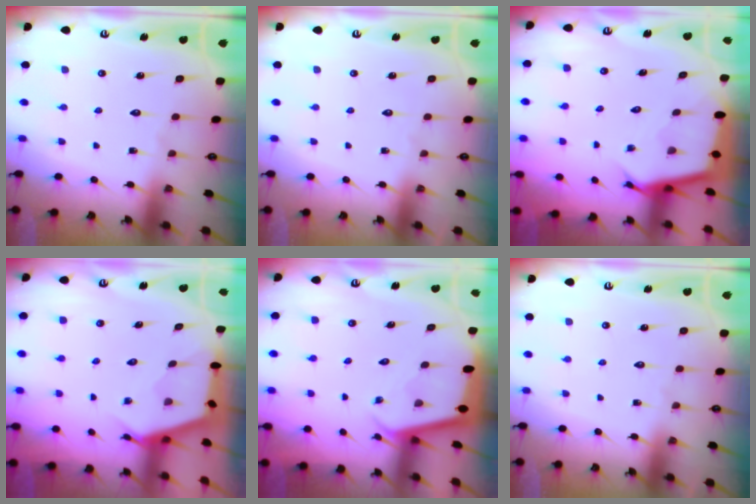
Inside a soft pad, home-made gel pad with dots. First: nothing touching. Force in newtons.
{"total": 0.0}
{"total": 3.0, "press": 3.0, "slide": 0.0}
{"total": 2.7, "press": 2.7, "slide": 0.3}
{"total": 2.0, "press": 2.0, "slide": 0.1}
{"total": 0.0}